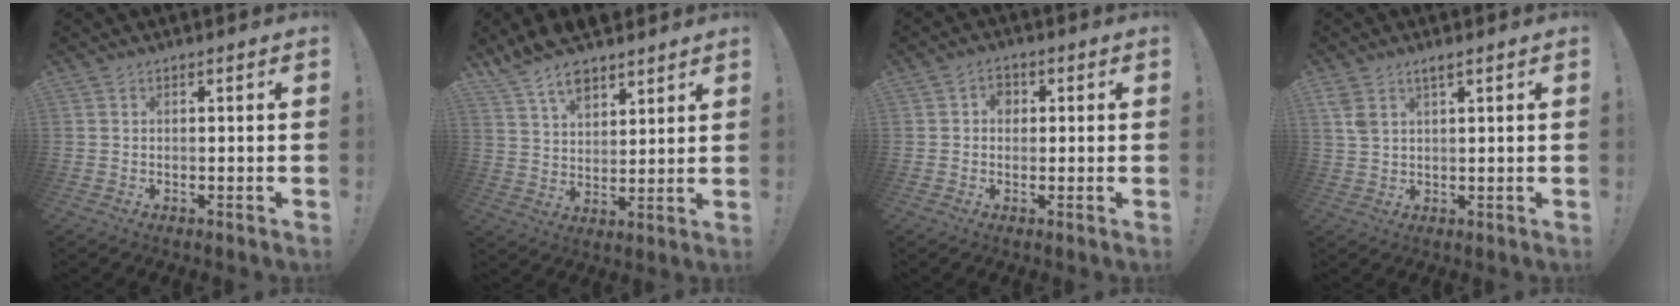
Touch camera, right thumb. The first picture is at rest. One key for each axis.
{"total": 10.0, "fx": 7.7, "fy": 5.1, "fz": 3.9, "tx": -0.081, "ty": -0.044, "tz": 0.149}
{"total": 3.5, "fx": 0.2, "fy": 2.9, "fz": 1.9, "tx": -0.029, "ty": 0.005, "tz": 0.002}
{"total": 3.6, "fx": 2.2, "fy": 1.1, "fz": 2.6, "tx": -0.045, "ty": -0.008, "tz": 0.039}